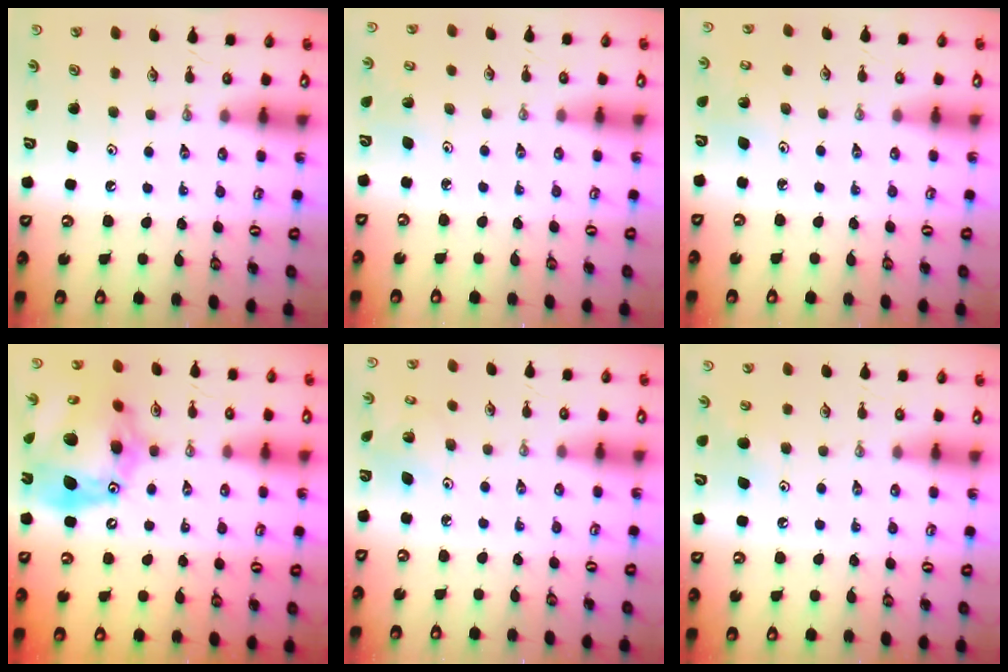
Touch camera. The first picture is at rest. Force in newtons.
{"total": 3.0, "press": 3.0, "slide": 0.3}
{"total": 4.0, "press": 3.9, "slide": 0.9}
{"total": 22.8, "press": 22.7, "slide": 2.3}
{"total": 3.9, "press": 3.9, "slide": 0.3}
{"total": 6.4, "press": 6.4, "slide": 0.4}